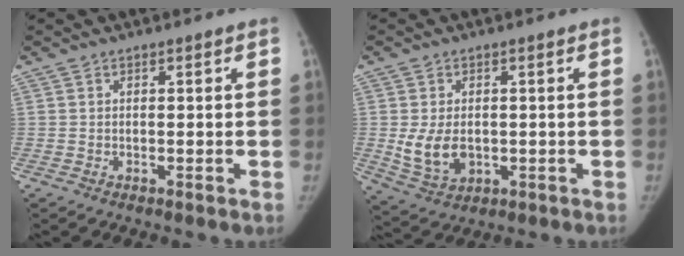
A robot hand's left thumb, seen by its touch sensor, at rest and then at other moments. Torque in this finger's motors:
{"motor_torque": [-0.16, 0.40, 0.11, -0.11, 0.04]}